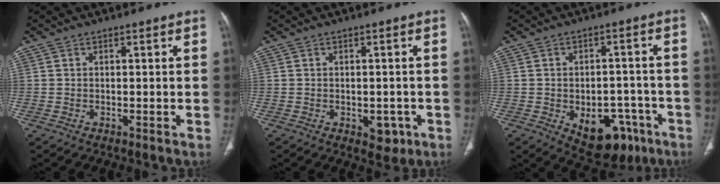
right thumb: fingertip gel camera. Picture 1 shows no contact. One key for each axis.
{"total": 3.8, "fx": -1.4, "fy": 2.5, "fz": 2.5, "tx": -0.011, "ty": 0.003, "tz": -0.010}
{"total": 13.0, "fx": -5.9, "fy": 8.2, "fz": 8.2, "tx": -0.081, "ty": 0.035, "tz": -0.068}